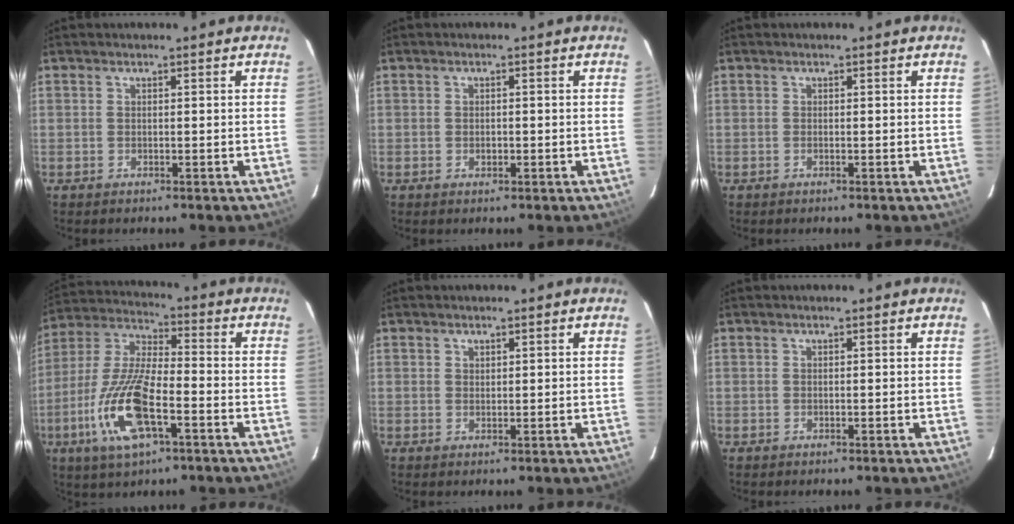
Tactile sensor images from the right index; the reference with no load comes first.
{"total": 1.4, "force": [-0.3, 1.0, 0.8], "torque": [-0.013, 0.003, -0.005]}
{"total": 0.0}
{"total": 16.3, "force": [-6.4, 5.3, 14.0], "torque": [-0.304, -0.012, -0.127]}
{"total": 0.8, "force": [0.6, 0.5, 0.1], "torque": [0.000, 0.002, 0.011]}
{"total": 0.0}